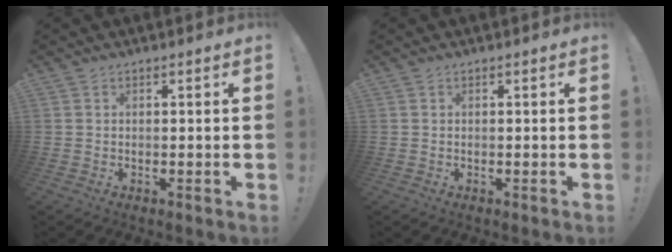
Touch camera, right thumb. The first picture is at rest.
{"total": 0.0}